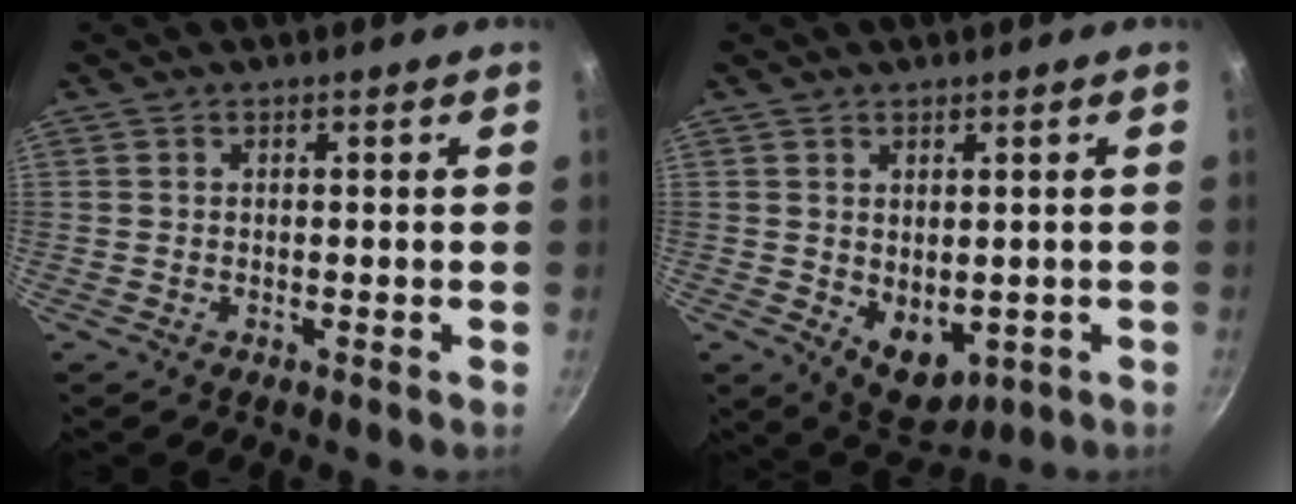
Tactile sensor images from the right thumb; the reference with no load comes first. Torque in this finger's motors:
{"motor_torque": [-0.51, 0.79, -0.26, -0.04, 0.06]}